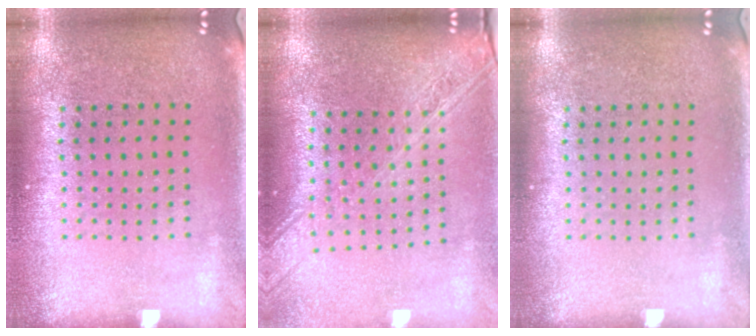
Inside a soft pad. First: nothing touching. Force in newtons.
{"total": 2.2, "press": 1.9, "slide": 1.2}
{"total": 0.0}